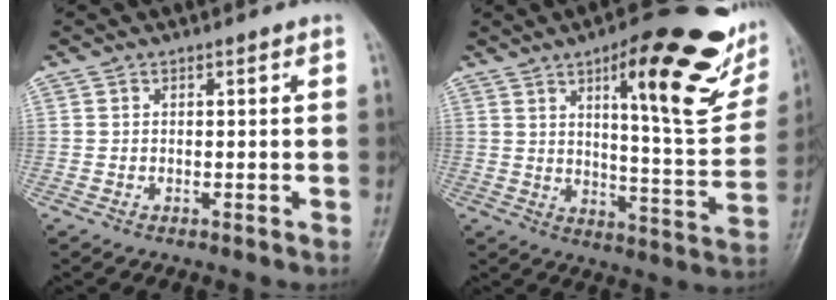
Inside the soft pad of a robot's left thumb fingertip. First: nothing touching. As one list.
[{"total": 23.8, "force": [11.1, 6.5, 20.0], "torque": [-0.231, -0.035, 0.158]}]